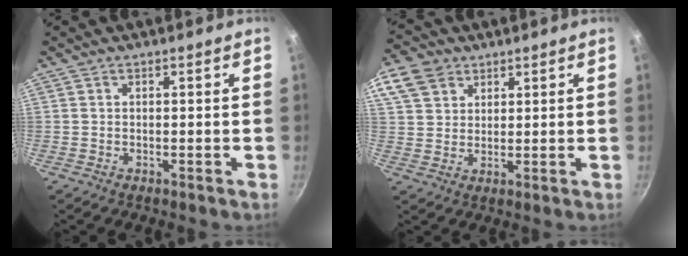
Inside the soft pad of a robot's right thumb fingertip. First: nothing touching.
{"total": 10.7, "force": [5.5, 8.0, 4.5], "torque": [-0.086, 0.006, 0.102]}